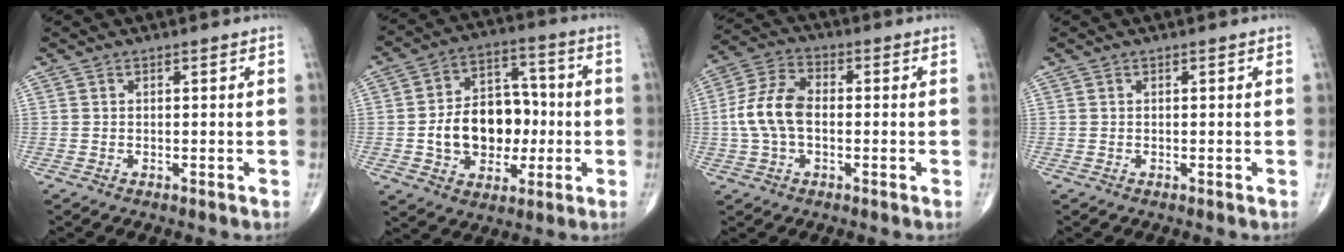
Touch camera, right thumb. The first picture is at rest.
{"total": 15.7, "force": [-1.8, 11.3, 10.6], "torque": [-0.129, 0.037, -0.023]}
{"total": 10.0, "force": [-0.6, 6.0, 7.9], "torque": [-0.164, 0.027, -0.019]}
{"total": 0.0}